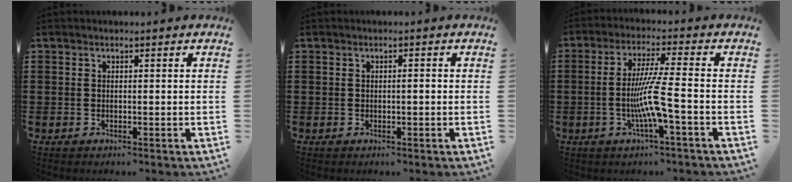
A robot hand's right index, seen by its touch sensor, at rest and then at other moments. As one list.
[{"total": 0.7, "force": [-0.2, 0.1, 0.6], "torque": [-0.013, -0.004, -0.002]}, {"total": 7.8, "force": [-2.0, -0.2, 7.5], "torque": [-0.150, -0.015, -0.046]}]